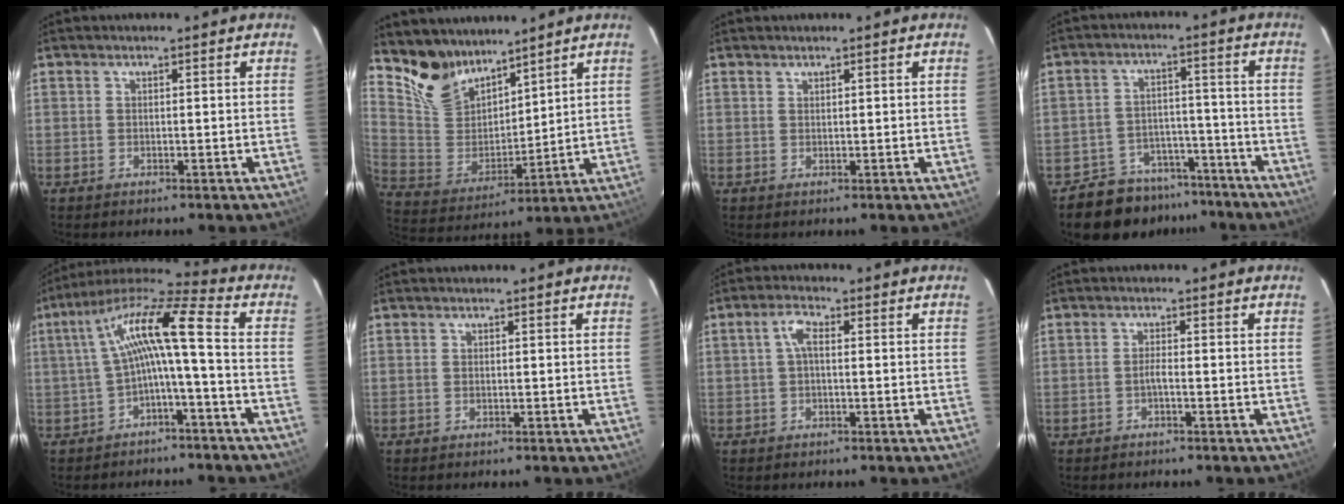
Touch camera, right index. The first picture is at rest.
{"total": 11.8, "force": [9.7, 6.2, 2.7], "torque": [-0.070, 0.010, 0.204]}
{"total": 0.6, "force": [0.5, 0.2, 0.0], "torque": [0.000, 0.001, 0.011]}
{"total": 9.9, "force": [-8.0, 5.8, 1.2], "torque": [-0.028, 0.034, -0.105]}
{"total": 11.3, "force": [-1.1, 1.0, 11.2], "torque": [-0.223, 0.023, -0.020]}
{"total": 0.0}
{"total": 3.0, "force": [0.2, 1.2, 2.7], "torque": [-0.056, 0.011, 0.004]}
{"total": 1.2, "force": [-0.7, 0.0, 0.9], "torque": [-0.018, 0.002, -0.014]}